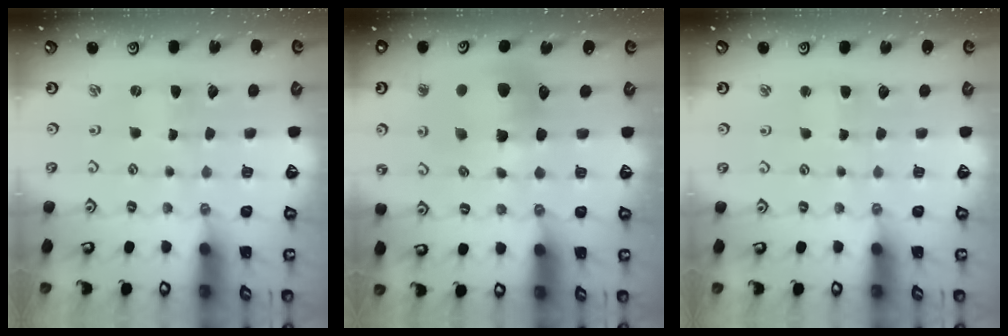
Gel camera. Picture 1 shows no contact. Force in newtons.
{"total": 10.1, "press": 10.0, "slide": 1.2}
{"total": 2.5, "press": 2.5, "slide": 0.4}